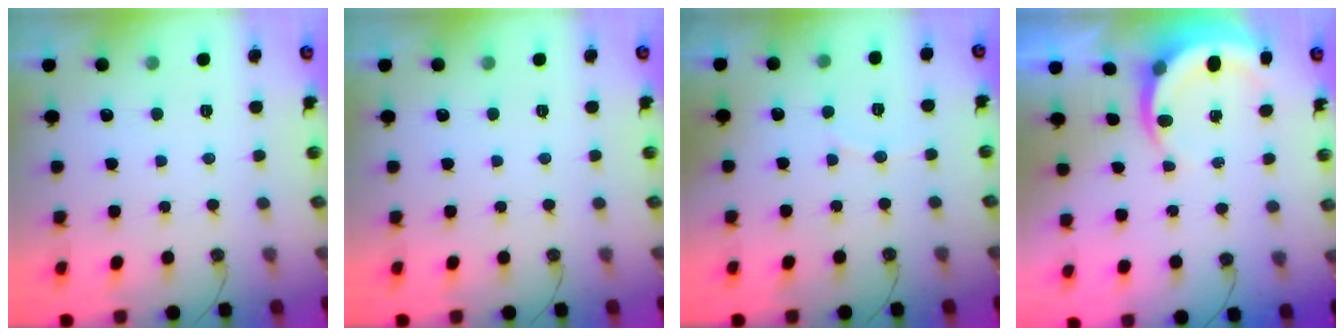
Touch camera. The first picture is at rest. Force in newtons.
{"total": 0.0}
{"total": 3.4, "press": 3.3, "slide": 0.4}
{"total": 4.6, "press": 4.6, "slide": 0.3}